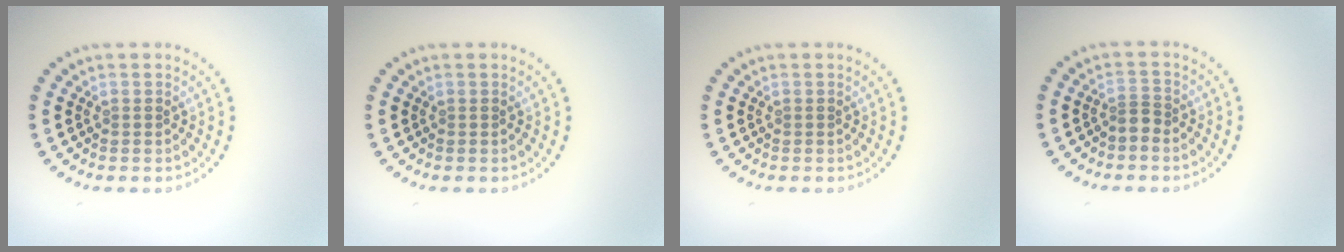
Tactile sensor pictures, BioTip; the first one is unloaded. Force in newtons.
{"total": 0.0}
{"total": 0.0}
{"total": 1.2, "press": 0.8, "slide": 0.9}